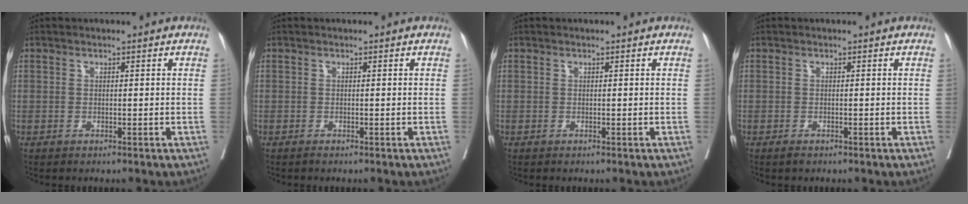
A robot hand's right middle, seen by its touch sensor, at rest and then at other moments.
{"total": 0.0}
{"total": 0.0}
{"total": 0.6, "force": [-0.5, 0.2, 0.3], "torque": [-0.008, -0.002, -0.005]}